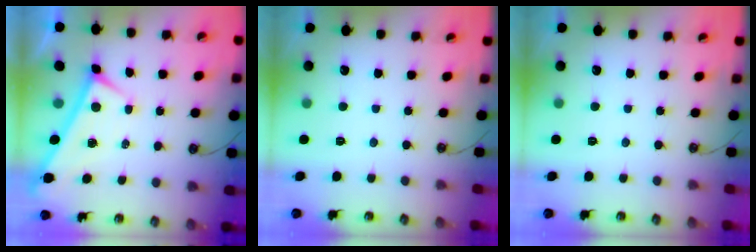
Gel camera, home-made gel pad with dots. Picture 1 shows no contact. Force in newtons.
{"total": 0.0}
{"total": 0.0}